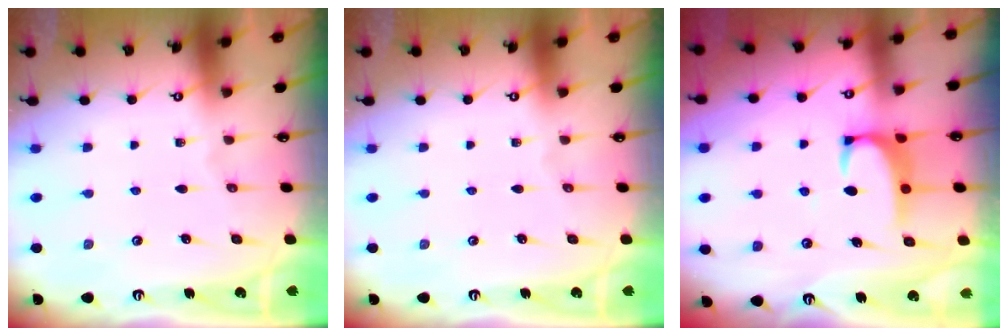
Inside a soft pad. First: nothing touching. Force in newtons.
{"total": 0.0}
{"total": 2.4, "press": 2.3, "slide": 0.7}